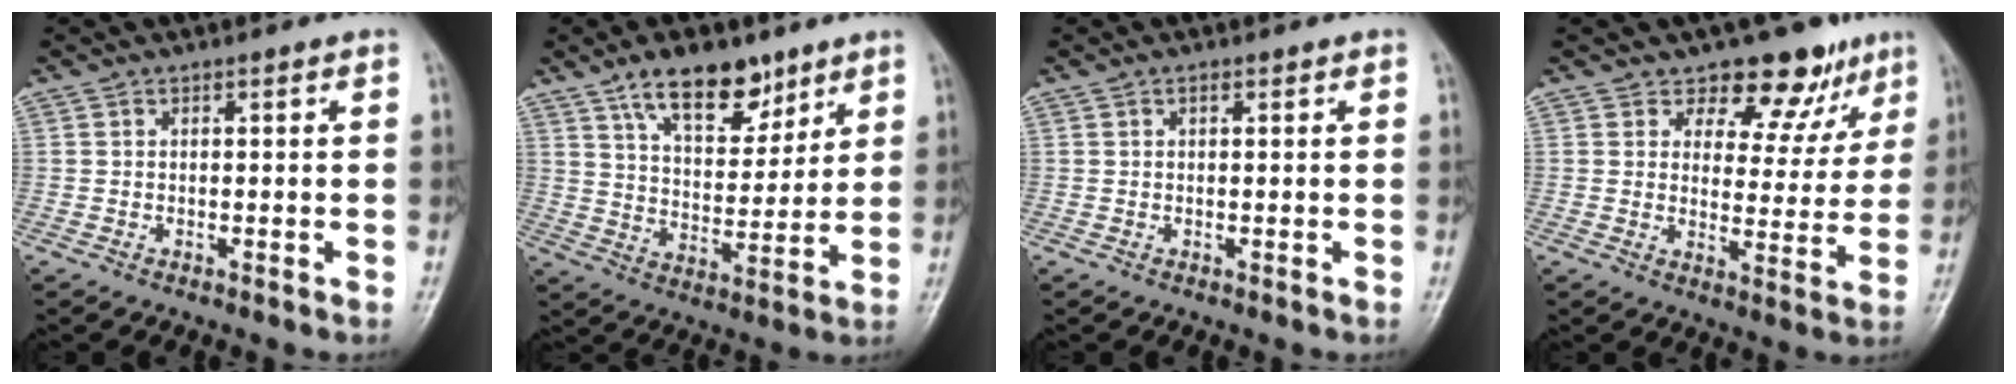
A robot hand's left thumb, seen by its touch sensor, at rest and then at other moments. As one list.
[{"total": 12.7, "force": [8.4, 6.2, 7.2], "torque": [-0.079, -0.052, 0.145]}, {"total": 0.6, "force": [0.3, 0.3, 0.4], "torque": [-0.008, 0.000, 0.002]}, {"total": 10.3, "force": [7.7, 6.0, 3.4], "torque": [0.004, -0.046, 0.094]}]